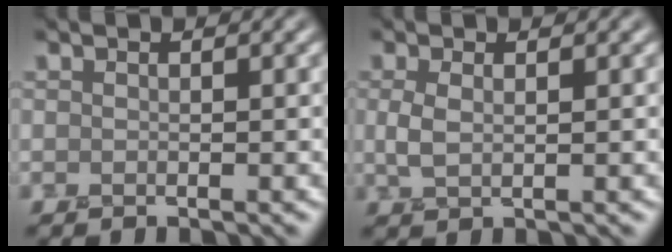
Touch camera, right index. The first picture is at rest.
{"total": 1.4, "force": [0.2, 0.6, 1.2], "torque": [-0.032, -0.004, 0.007]}